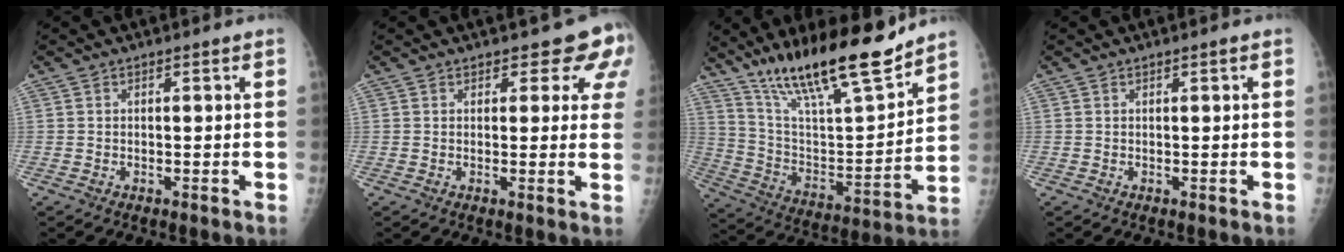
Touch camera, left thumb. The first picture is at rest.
{"total": 6.6, "force": [4.7, 3.2, 3.3], "torque": [0.004, -0.020, 0.045]}
{"total": 22.6, "force": [17.3, 4.6, 13.8], "torque": [-0.210, -0.082, 0.304]}
{"total": 0.7, "force": [0.3, 0.0, 0.6], "torque": [-0.011, 0.001, 0.005]}